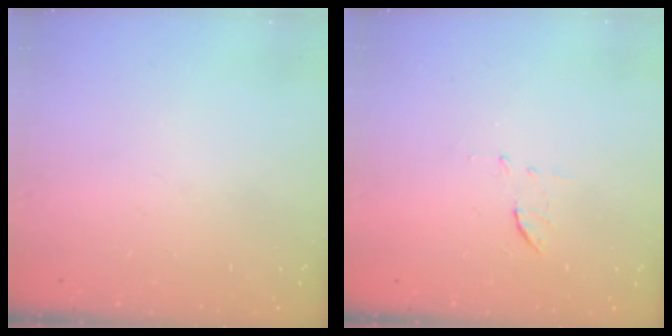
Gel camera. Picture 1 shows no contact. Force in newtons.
{"total": 6.2, "press": 6.0, "slide": 1.8}